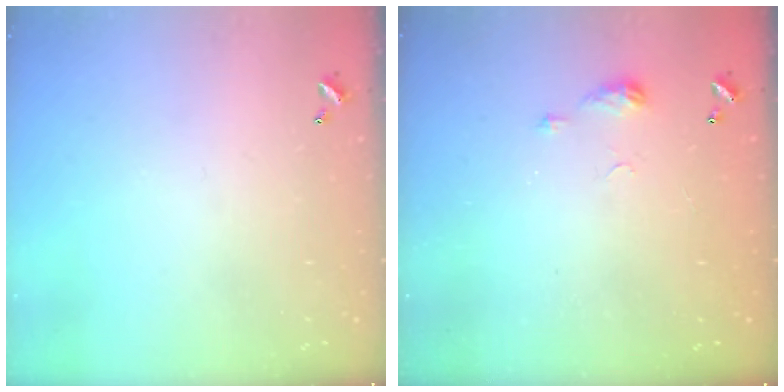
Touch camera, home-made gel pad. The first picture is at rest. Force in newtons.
{"total": 5.4, "press": 5.3, "slide": 0.8}